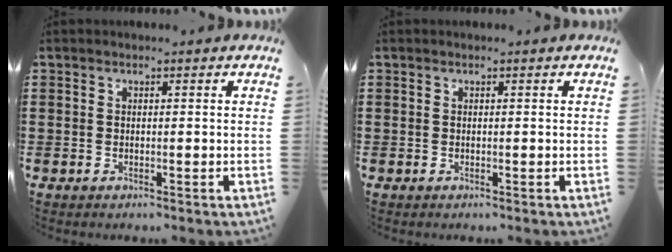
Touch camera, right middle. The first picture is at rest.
{"total": 0.0}